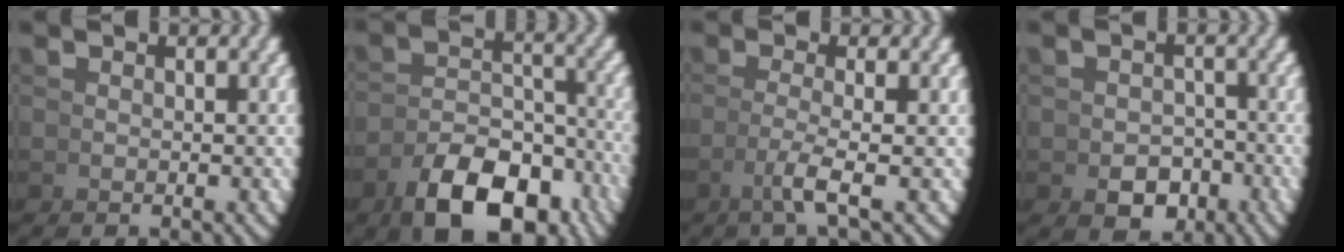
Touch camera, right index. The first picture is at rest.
{"total": 8.3, "force": [-4.6, 3.9, 5.7], "torque": [-0.087, -0.027, -0.056]}
{"total": 2.7, "force": [-0.5, -0.8, 2.6], "torque": [-0.054, -0.006, -0.003]}
{"total": 3.1, "force": [-1.8, 2.2, 1.2], "torque": [-0.001, -0.012, -0.024]}